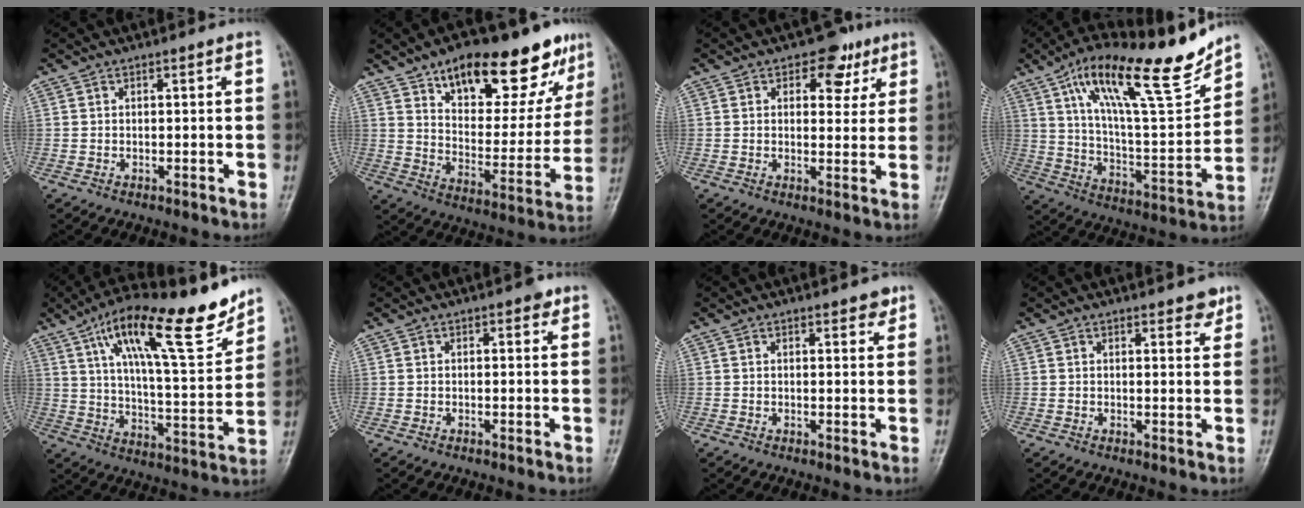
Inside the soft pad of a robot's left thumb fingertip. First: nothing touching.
{"total": 23.4, "force": [14.5, 9.7, 15.6], "torque": [-0.173, -0.045, 0.223]}
{"total": 6.5, "force": [3.2, 4.3, 3.6], "torque": [-0.005, -0.009, 0.036]}
{"total": 22.7, "force": [14.7, 6.3, 16.1], "torque": [-0.225, -0.059, 0.248]}
{"total": 21.4, "force": [13.7, 5.4, 15.6], "torque": [-0.223, -0.052, 0.225]}
{"total": 1.4, "force": [0.8, 0.7, 0.9], "torque": [-0.004, -0.001, 0.006]}
{"total": 2.0, "force": [1.5, 0.8, 1.1], "torque": [-0.005, -0.008, 0.017]}
{"total": 2.5, "force": [2.0, 0.9, 1.3], "torque": [-0.005, -0.013, 0.025]}